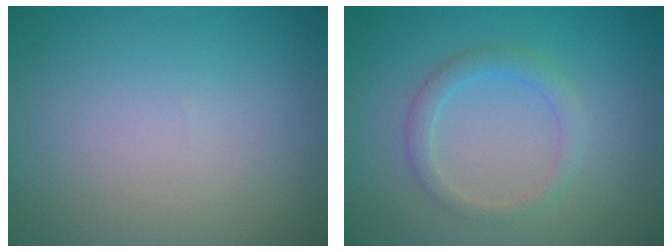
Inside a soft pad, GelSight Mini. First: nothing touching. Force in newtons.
{"total": 2.1, "press": 2.1, "slide": 0.1}